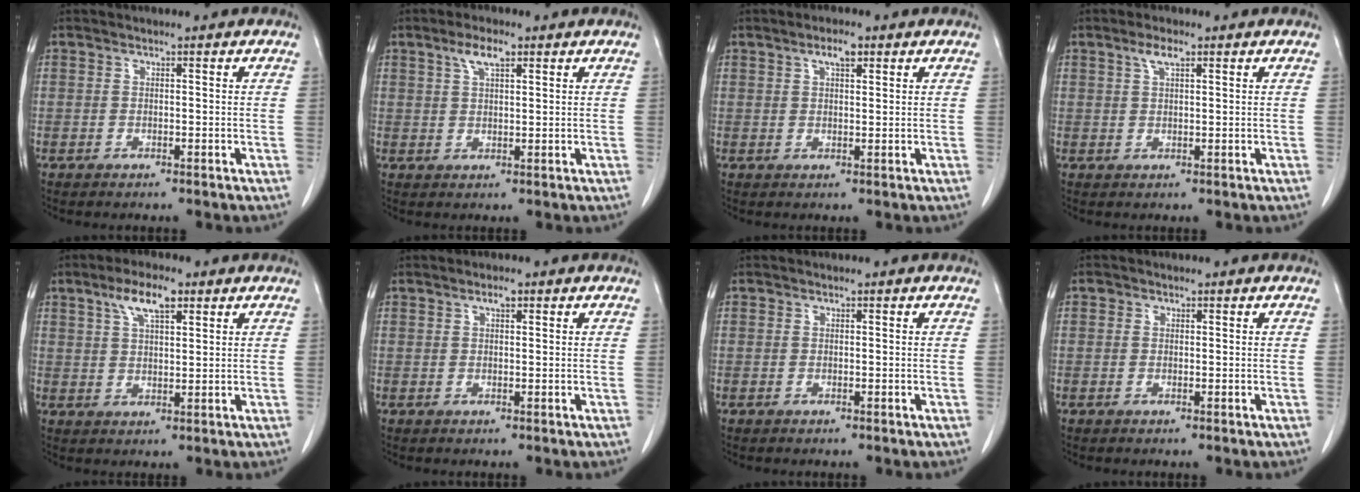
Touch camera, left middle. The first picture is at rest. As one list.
[{"total": 3.7, "force": [2.1, 1.1, 2.8], "torque": [-0.060, 0.007, 0.042]}, {"total": 2.8, "force": [1.6, 0.8, 2.1], "torque": [-0.042, 0.005, 0.027]}, {"total": 1.4, "force": [0.9, 0.4, 1.1], "torque": [-0.024, 0.005, 0.016]}, {"total": 6.1, "force": [3.5, 1.8, 4.6], "torque": [-0.093, 0.011, 0.063]}, {"total": 1.4, "force": [0.8, 0.4, 1.1], "torque": [-0.022, 0.003, 0.013]}, {"total": 0.0}, {"total": 0.7, "force": [0.3, 0.6, 0.1], "torque": [0.001, 0.000, 0.001]}]